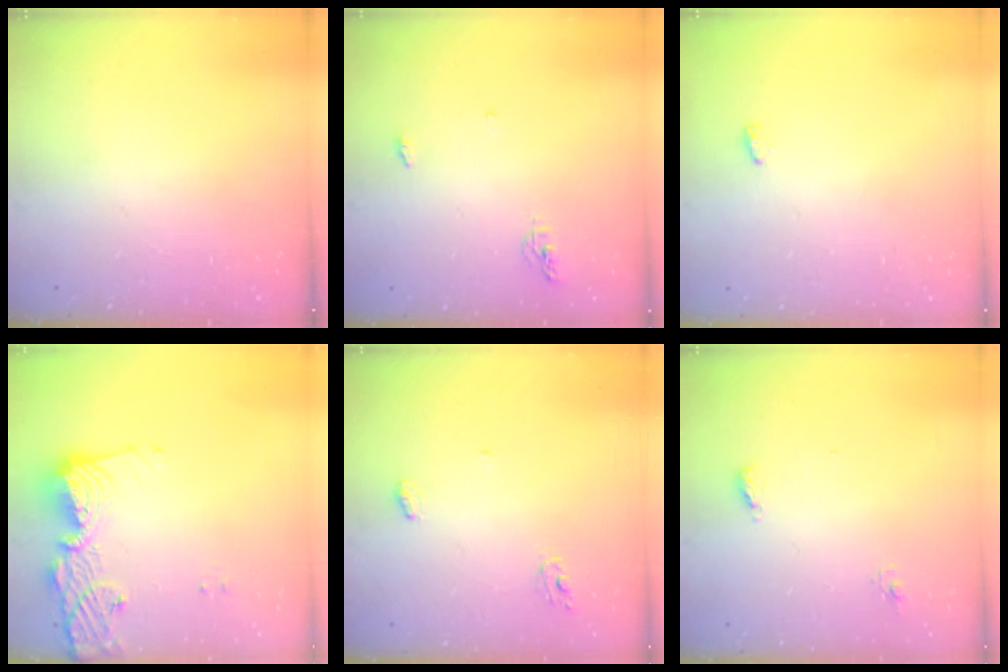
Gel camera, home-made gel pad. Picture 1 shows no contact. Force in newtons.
{"total": 7.8, "press": 4.6, "slide": 6.3}
{"total": 6.5, "press": 3.1, "slide": 5.7}
{"total": 12.7, "press": 12.6, "slide": 1.2}
{"total": 4.1, "press": 4.1, "slide": 0.2}
{"total": 4.7, "press": 4.5, "slide": 1.1}